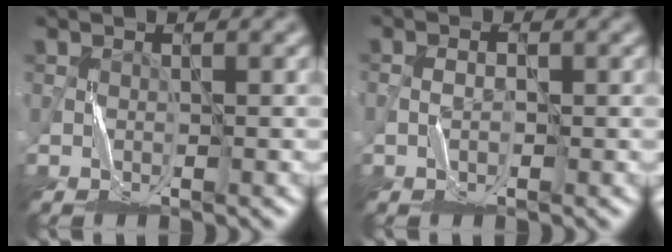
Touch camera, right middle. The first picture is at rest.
{"total": 0.7, "force": [-0.5, 0.4, 0.2], "torque": [-0.004, 0.004, -0.012]}